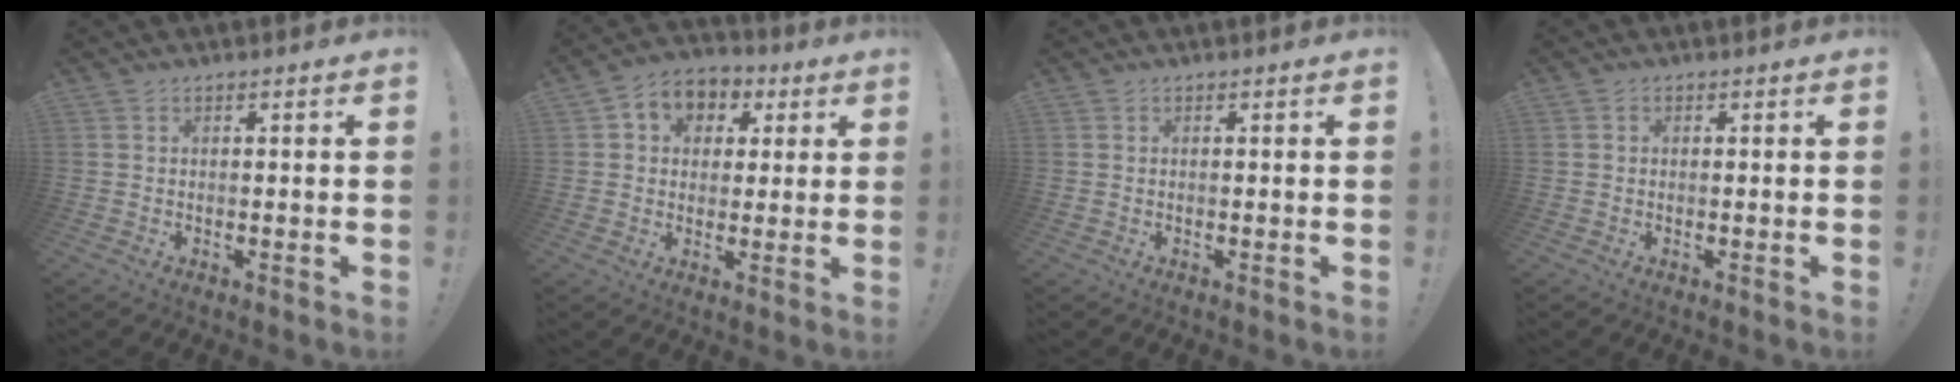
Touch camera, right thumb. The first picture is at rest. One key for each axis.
{"total": 7.0, "fx": 1.4, "fy": 6.3, "fz": 2.6, "tx": -0.028, "ty": -0.003, "tz": 0.032}
{"total": 0.0}
{"total": 0.7, "fx": 0.1, "fy": 0.7, "fz": 0.1, "tx": -0.005, "ty": 0.004, "tz": 0.003}